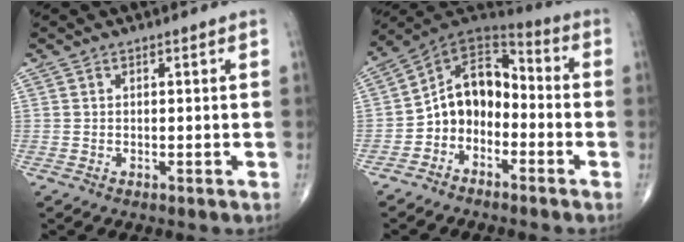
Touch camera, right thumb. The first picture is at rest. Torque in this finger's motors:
{"motor_torque": [0.35, 0.35, 0.15, -0.14, 0.37]}